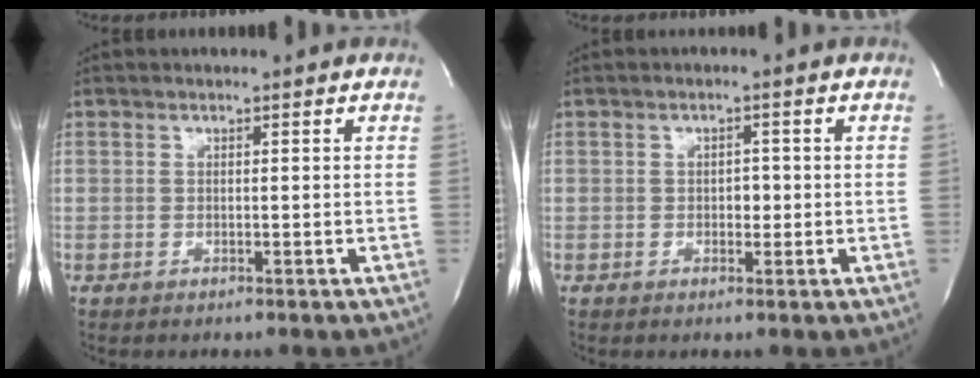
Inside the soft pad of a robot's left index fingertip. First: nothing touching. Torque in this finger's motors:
{"motor_torque": [0.01, 0.00, 0.00, 0.00]}